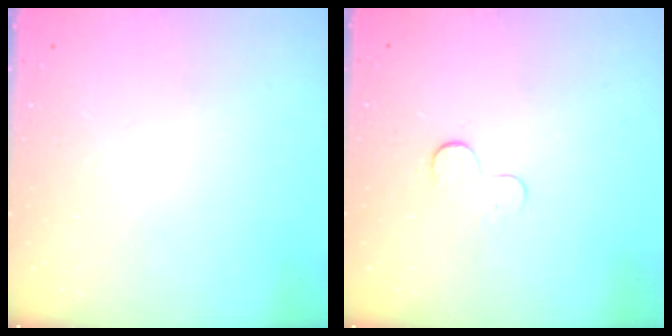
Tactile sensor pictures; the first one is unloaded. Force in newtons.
{"total": 3.9, "press": 3.9, "slide": 0.4}